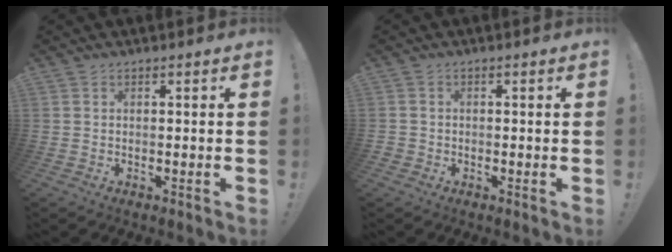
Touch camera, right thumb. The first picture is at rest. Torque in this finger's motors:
{"motor_torque": [0.03, -0.52, 0.65, -0.52, 0.00]}